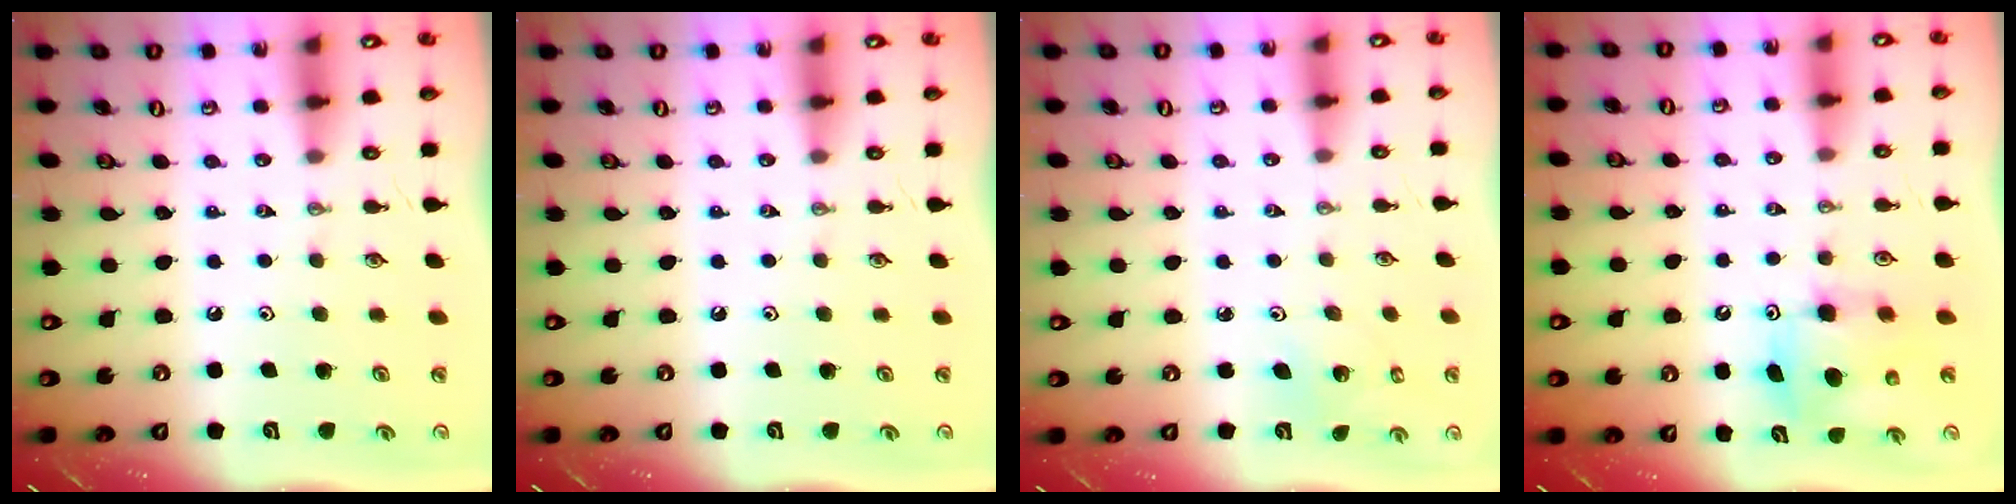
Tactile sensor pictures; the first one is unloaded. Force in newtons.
{"total": 0.0}
{"total": 2.1, "press": 2.1, "slide": 0.1}
{"total": 7.7, "press": 7.7, "slide": 0.3}